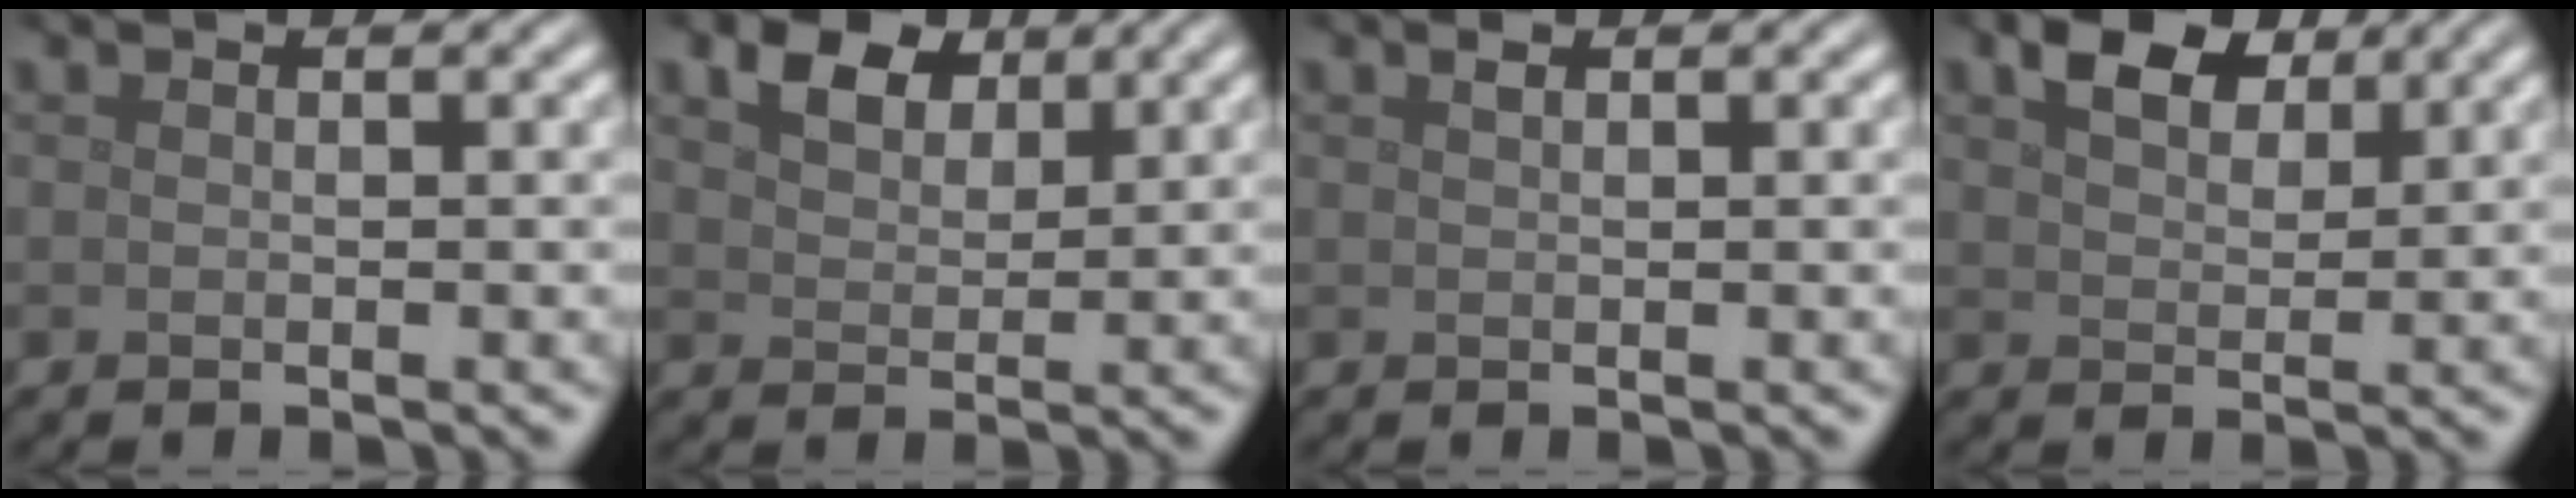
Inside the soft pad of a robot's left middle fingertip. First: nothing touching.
{"total": 4.0, "force": [2.6, 2.3, 2.0], "torque": [-0.041, 0.004, 0.043]}
{"total": 0.6, "force": [0.4, 0.3, 0.4], "torque": [-0.010, 0.002, 0.009]}
{"total": 4.7, "force": [3.1, 2.4, 2.6], "torque": [-0.049, 0.009, 0.050]}